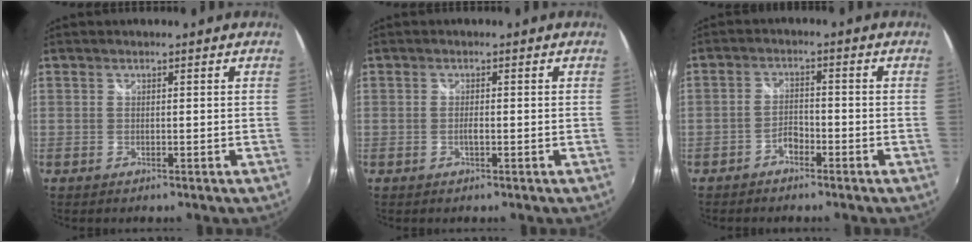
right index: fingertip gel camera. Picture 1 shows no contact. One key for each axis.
{"total": 1.1, "fx": -0.4, "fy": 0.3, "fz": 1.0, "tx": -0.020, "ty": -0.001, "tz": -0.007}
{"total": 2.9, "fx": -2.1, "fy": 1.3, "fz": 1.4, "tx": -0.033, "ty": 0.007, "tz": -0.038}